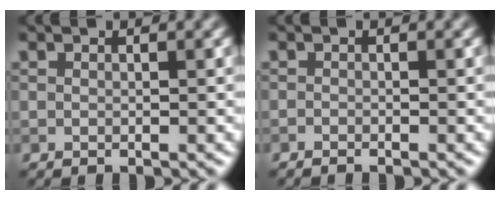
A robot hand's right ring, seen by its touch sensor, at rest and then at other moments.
{"total": 0.6, "force": [-0.6, 0.0, 0.2], "torque": [-0.001, -0.001, -0.011]}